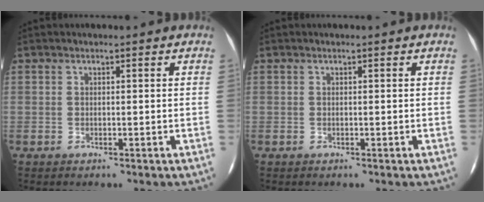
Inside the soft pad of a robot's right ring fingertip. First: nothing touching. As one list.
[{"total": 0.0}]